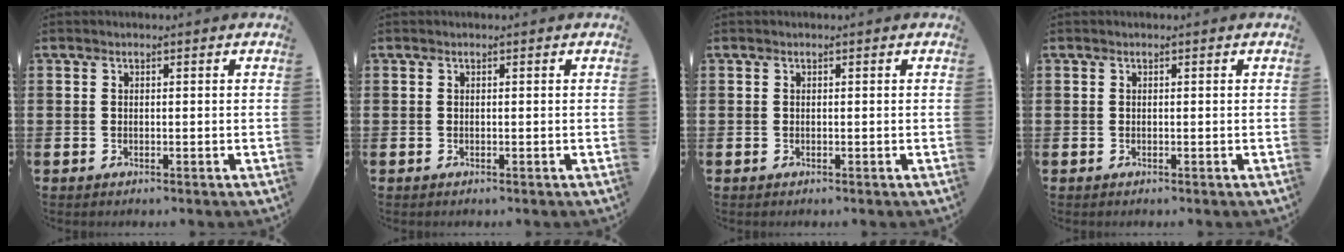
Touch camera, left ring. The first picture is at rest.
{"total": 0.0}
{"total": 0.0}
{"total": 0.0}